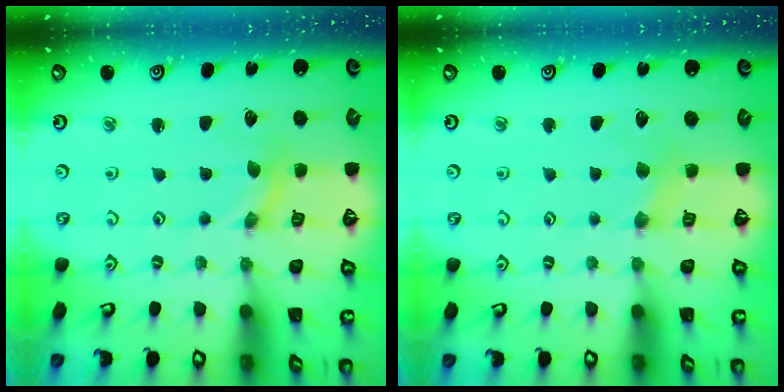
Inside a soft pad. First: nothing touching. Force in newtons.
{"total": 2.2, "press": 2.1, "slide": 0.4}